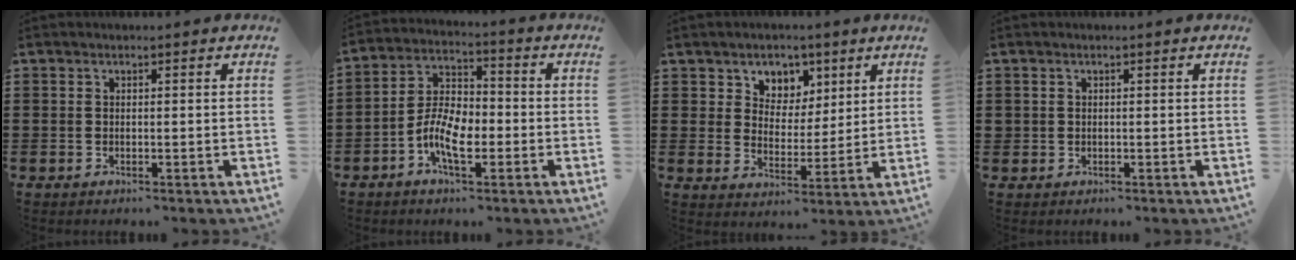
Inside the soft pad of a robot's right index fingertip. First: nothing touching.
{"total": 7.8, "force": [-3.0, 3.8, 6.1], "torque": [-0.138, 0.000, -0.061]}
{"total": 4.6, "force": [2.7, 3.7, 0.1], "torque": [-0.019, 0.000, 0.046]}
{"total": 0.7, "force": [0.2, 0.7, 0.1], "torque": [-0.003, 0.003, 0.004]}